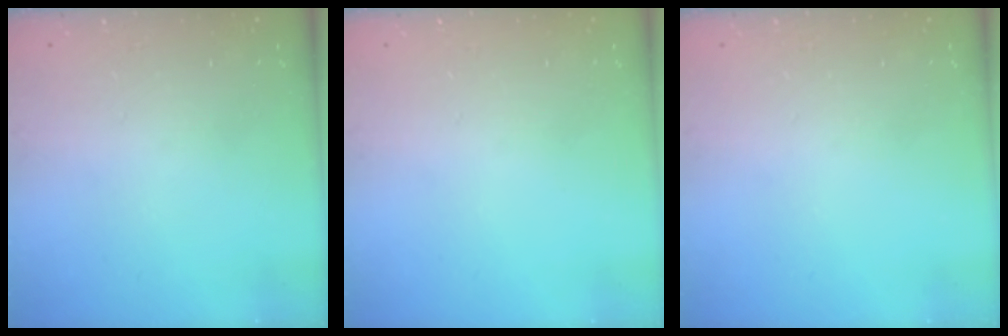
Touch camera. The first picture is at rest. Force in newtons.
{"total": 0.0}
{"total": 0.0}